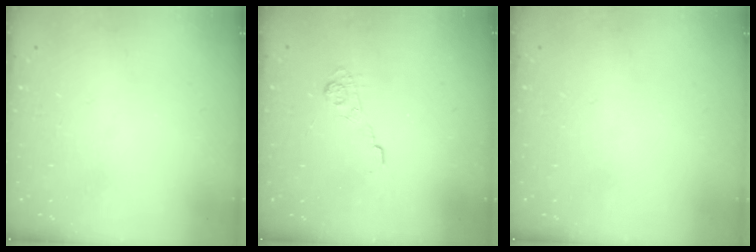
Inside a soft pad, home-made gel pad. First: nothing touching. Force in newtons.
{"total": 4.2, "press": 3.8, "slide": 1.6}
{"total": 0.0}